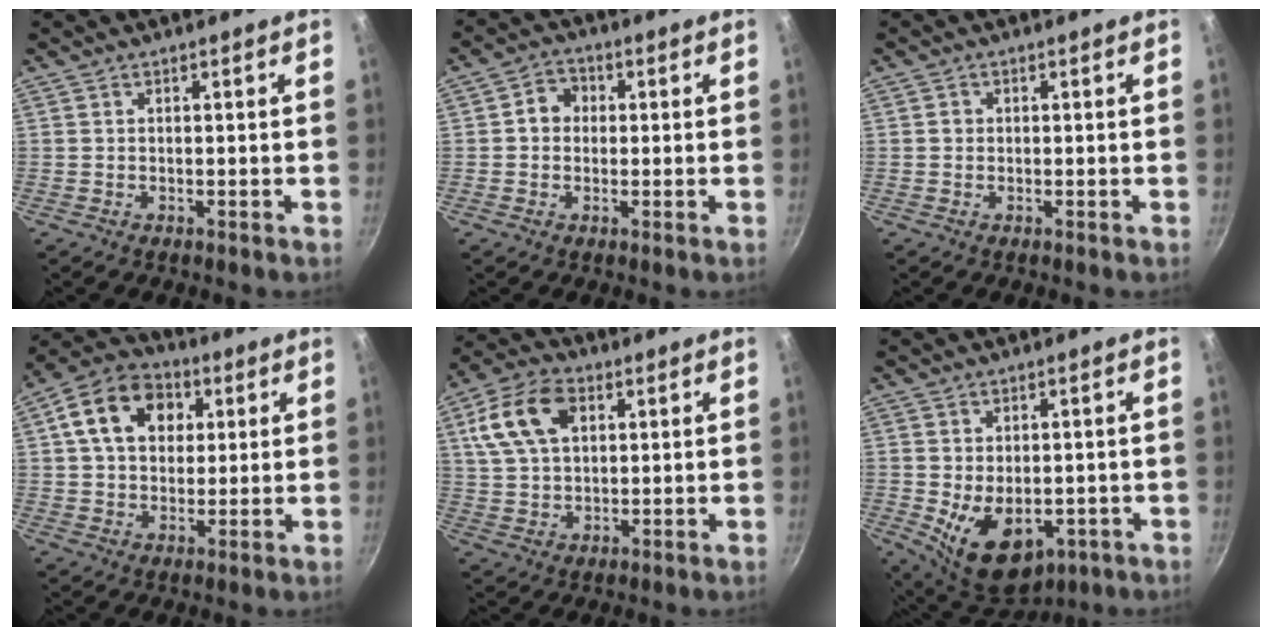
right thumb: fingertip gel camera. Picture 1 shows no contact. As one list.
[{"total": 4.7, "force": [0.4, 4.1, 2.2], "torque": [-0.008, 0.010, -0.003]}, {"total": 1.1, "force": [0.0, 1.0, 0.3], "torque": [-0.002, 0.002, -0.002]}, {"total": 14.2, "force": [4.2, 10.6, 8.5], "torque": [-0.123, 0.015, 0.056]}, {"total": 13.3, "force": [4.5, 8.7, 9.0], "torque": [-0.154, 0.006, 0.077]}, {"total": 12.3, "force": [-2.6, 8.0, 9.0], "torque": [-0.114, -0.015, -0.014]}]